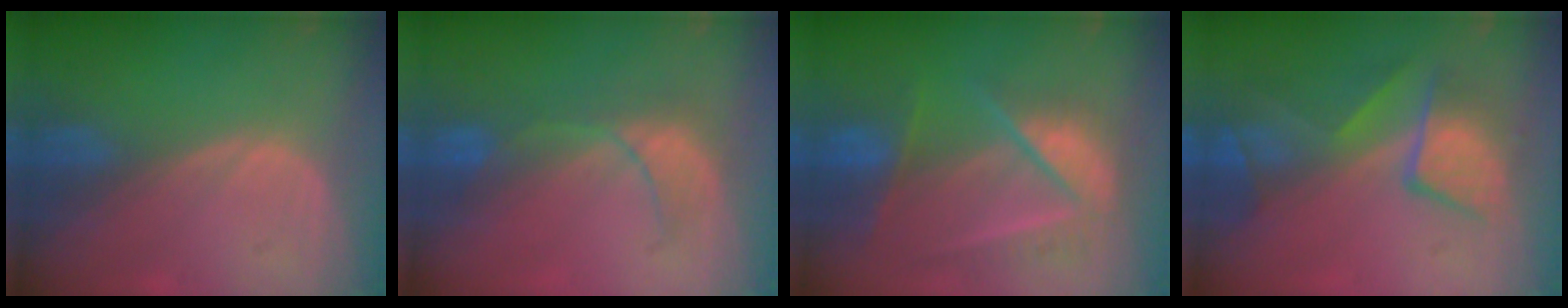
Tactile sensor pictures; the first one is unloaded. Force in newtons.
{"total": 5.5, "press": 5.4, "slide": 0.7}
{"total": 9.5, "press": 8.3, "slide": 4.7}
{"total": 10.1, "press": 8.7, "slide": 5.0}